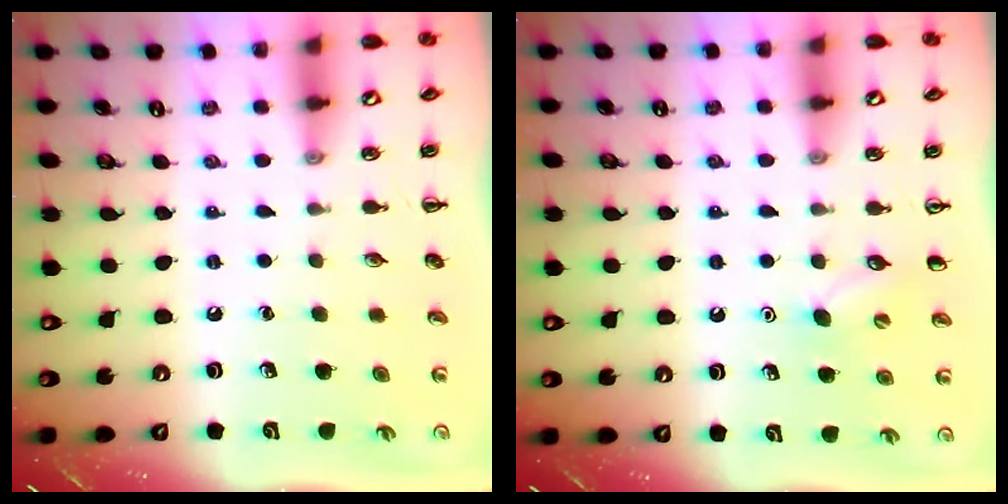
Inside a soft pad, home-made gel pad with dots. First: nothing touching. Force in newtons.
{"total": 5.4, "press": 5.2, "slide": 1.4}